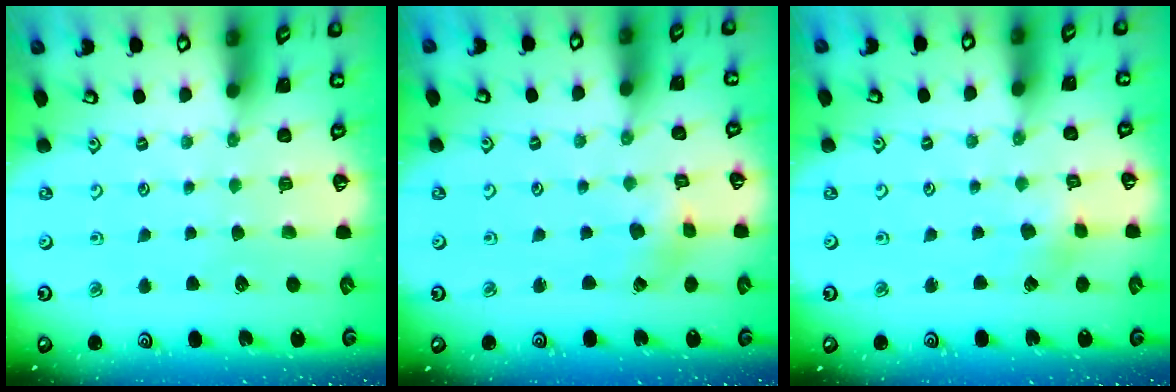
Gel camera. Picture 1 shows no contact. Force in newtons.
{"total": 1.5, "press": 1.5, "slide": 0.3}
{"total": 2.0, "press": 2.0, "slide": 0.2}